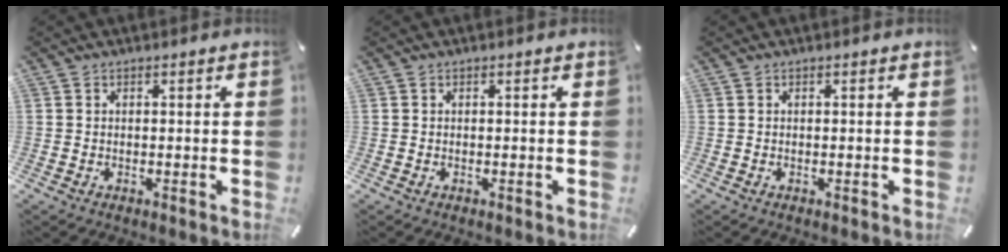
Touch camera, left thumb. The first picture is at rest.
{"total": 0.0}
{"total": 0.0}